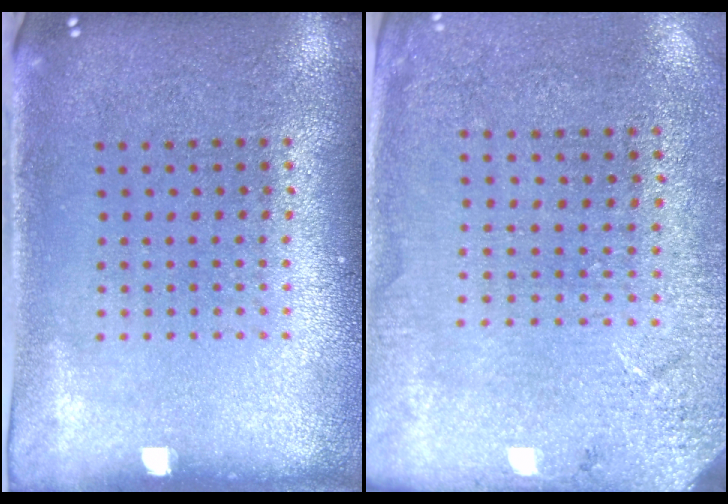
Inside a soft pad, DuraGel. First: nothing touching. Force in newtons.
{"total": 2.6, "press": 2.5, "slide": 0.8}